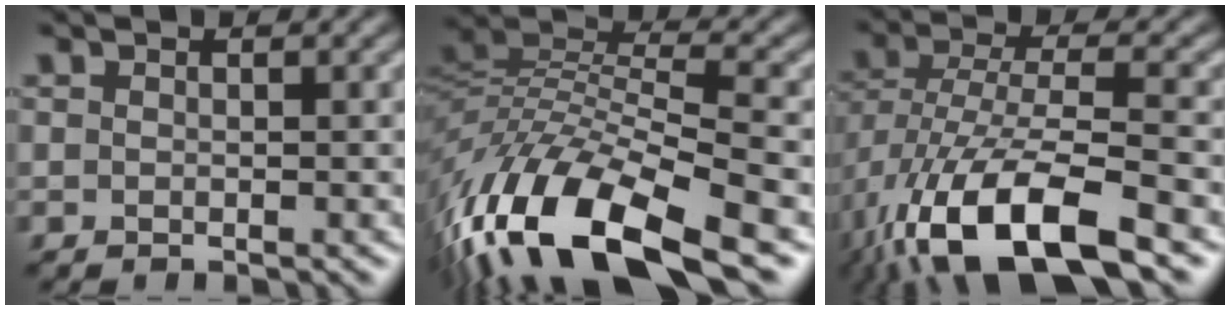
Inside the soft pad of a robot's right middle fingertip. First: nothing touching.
{"total": 14.9, "force": [-8.0, 5.6, 11.2], "torque": [-0.233, 0.006, -0.150]}
{"total": 13.3, "force": [-6.7, 5.3, 10.2], "torque": [-0.209, -0.018, -0.122]}